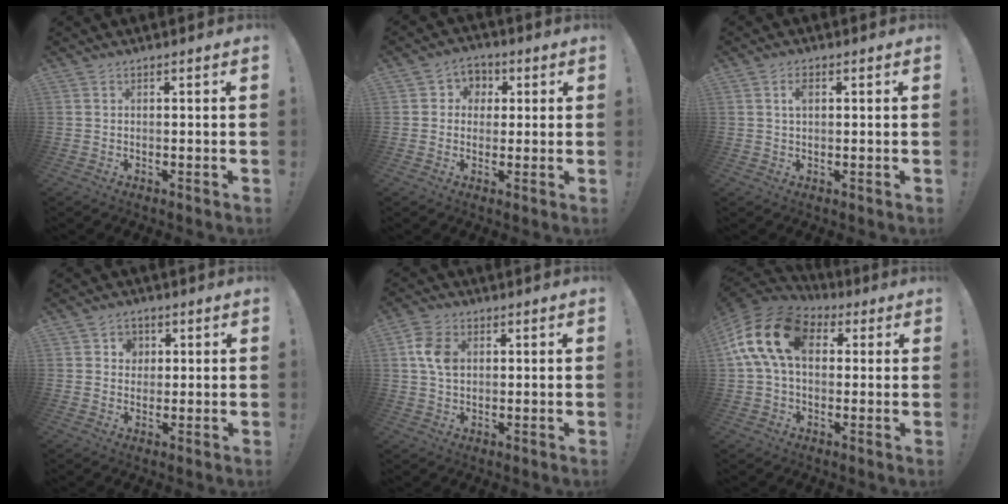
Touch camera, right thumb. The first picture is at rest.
{"total": 5.6, "force": [-0.1, 5.4, 1.4], "torque": [-0.015, 0.009, 0.001]}
{"total": 2.8, "force": [0.7, 1.6, 2.1], "torque": [-0.041, 0.005, 0.011]}
{"total": 4.7, "force": [1.3, 4.3, 1.5], "torque": [-0.015, -0.001, 0.022]}
{"total": 7.9, "force": [1.6, 5.8, 5.2], "torque": [-0.092, 0.003, 0.029]}
{"total": 18.1, "force": [4.5, 11.8, 13.0], "torque": [-0.240, 0.009, 0.082]}